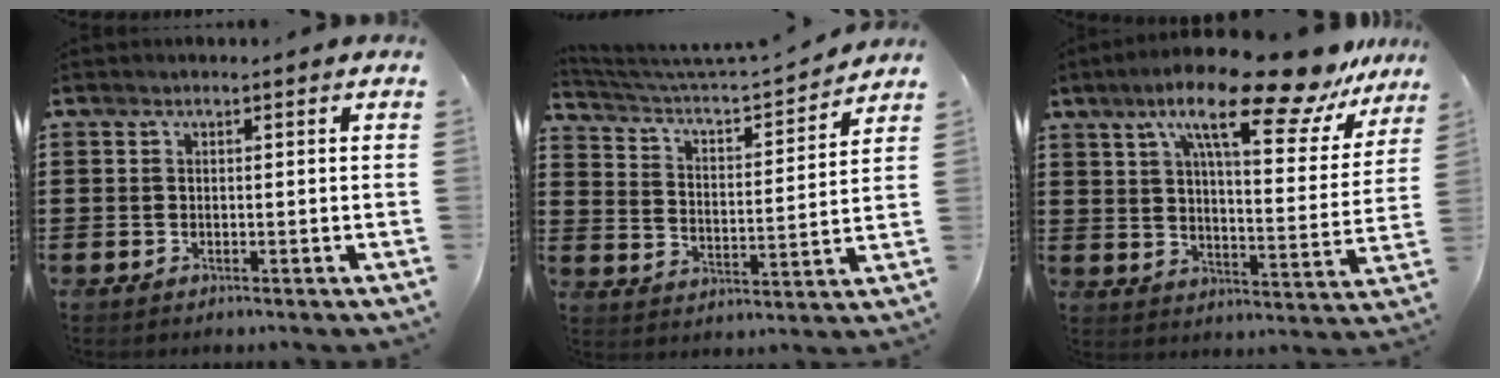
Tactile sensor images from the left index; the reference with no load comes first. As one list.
[{"total": 3.9, "force": [3.7, 0.4, 1.2], "torque": [-0.046, -0.036, 0.054]}, {"total": 16.4, "force": [11.9, 2.7, 11.0], "torque": [-0.206, -0.053, 0.192]}]